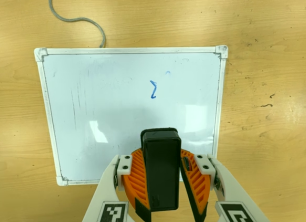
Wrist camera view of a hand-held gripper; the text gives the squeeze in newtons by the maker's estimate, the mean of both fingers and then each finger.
{"total": 8.1, "left": 8.6, "right": 7.6}